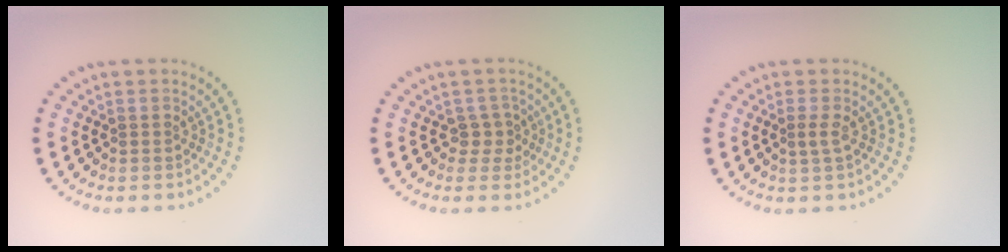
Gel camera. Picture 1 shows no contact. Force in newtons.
{"total": 1.7, "press": 1.3, "slide": 1.1}
{"total": 1.1, "press": 0.9, "slide": 0.5}